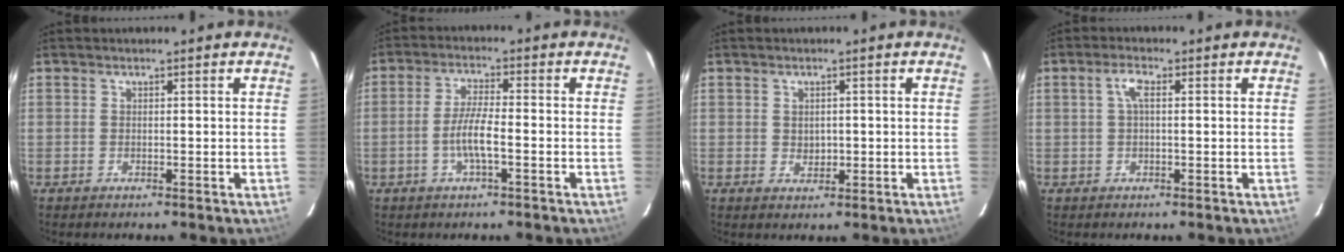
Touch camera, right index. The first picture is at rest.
{"total": 5.4, "force": [-1.9, 0.7, 5.0], "torque": [-0.104, 0.001, -0.036]}
{"total": 2.1, "force": [0.0, 1.8, 1.1], "torque": [-0.017, 0.001, 0.005]}
{"total": 2.7, "force": [0.5, 0.8, 2.5], "torque": [-0.053, 0.008, 0.008]}